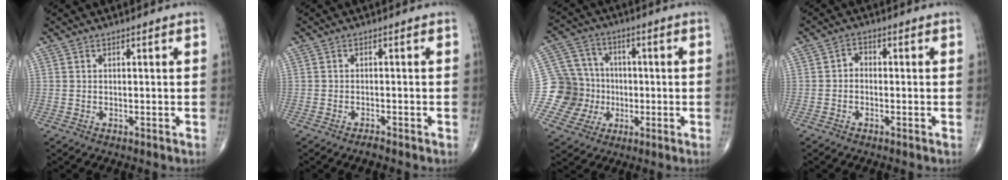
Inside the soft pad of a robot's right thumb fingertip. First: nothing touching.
{"total": 1.3, "force": [-1.1, 0.2, 0.5], "torque": [-0.016, 0.004, -0.021]}
{"total": 11.5, "force": [-1.7, 11.2, 2.0], "torque": [0.003, 0.036, -0.030]}
{"total": 1.9, "force": [-0.6, 1.4, 1.1], "torque": [-0.003, 0.008, -0.021]}